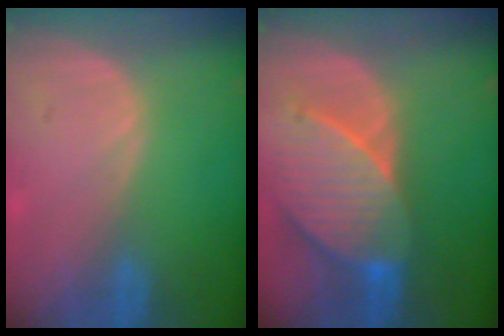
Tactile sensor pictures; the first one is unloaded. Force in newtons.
{"total": 9.2, "press": 8.8, "slide": 2.6}